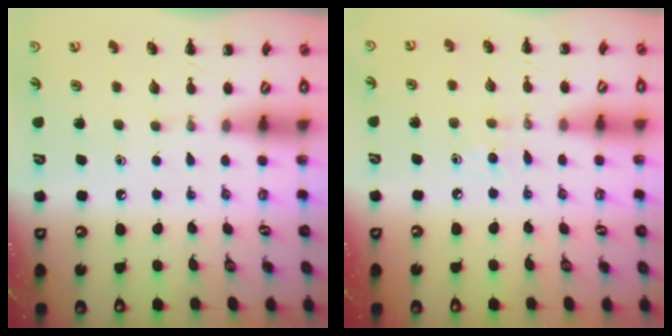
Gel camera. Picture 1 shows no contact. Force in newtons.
{"total": 5.3, "press": 4.9, "slide": 1.8}